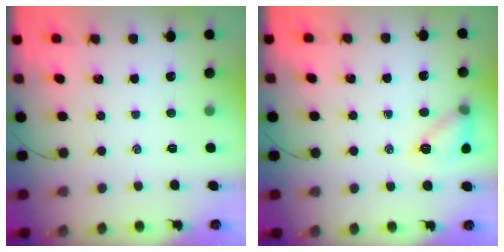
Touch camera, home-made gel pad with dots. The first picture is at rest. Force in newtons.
{"total": 9.8, "press": 9.8, "slide": 1.0}